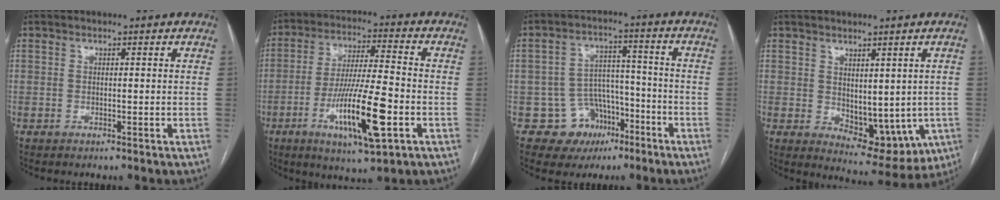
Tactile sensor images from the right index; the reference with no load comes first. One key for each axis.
{"total": 14.4, "fx": -4.9, "fy": 1.7, "fz": 13.4, "tx": -0.250, "ty": -0.015, "tz": -0.081}
{"total": 8.4, "fx": -4.2, "fy": 7.1, "fz": 1.4, "tx": -0.007, "ty": 0.030, "tz": -0.056}
{"total": 10.1, "fx": -1.0, "fy": 6.1, "fz": 7.9, "tx": -0.081, "ty": -0.007, "tz": 0.008}